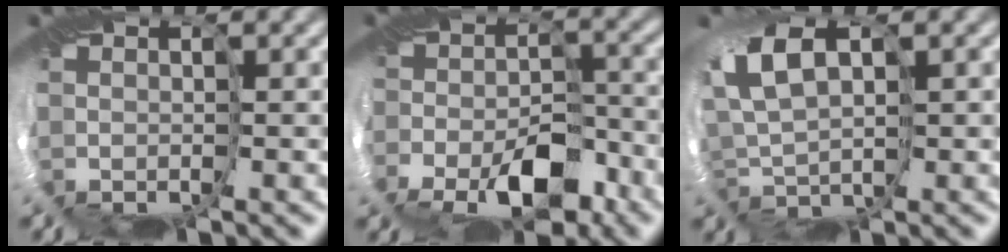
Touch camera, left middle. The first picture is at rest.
{"total": 3.8, "force": [-2.7, 2.0, 1.7], "torque": [-0.013, -0.012, -0.044]}
{"total": 6.2, "force": [-1.0, 3.6, 5.0], "torque": [-0.107, -0.009, -0.022]}